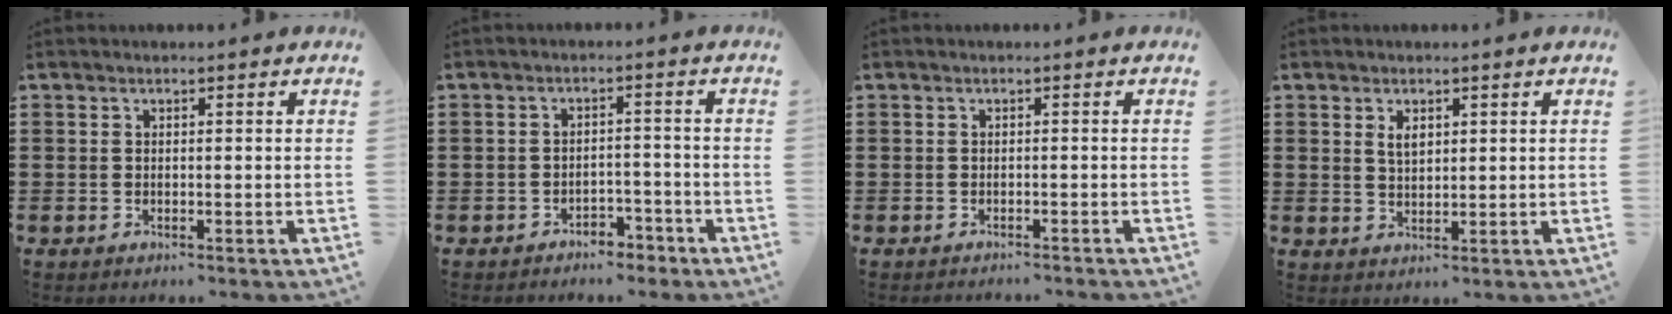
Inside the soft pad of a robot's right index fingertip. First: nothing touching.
{"total": 2.8, "force": [-2.6, 0.9, 0.4], "torque": [-0.012, 0.004, -0.055]}
{"total": 0.7, "force": [-0.7, 0.0, 0.0], "torque": [-0.002, -0.001, -0.015]}
{"total": 2.3, "force": [1.2, 1.2, 1.6], "torque": [-0.035, 0.004, 0.021]}